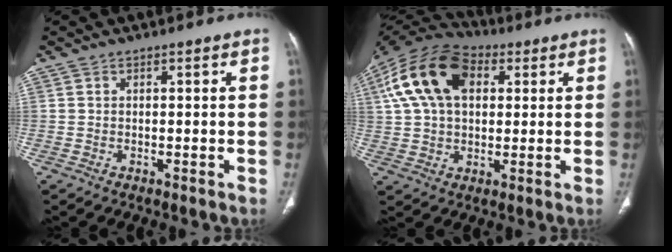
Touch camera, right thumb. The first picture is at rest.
{"total": 17.6, "force": [5.1, 11.0, 12.7], "torque": [-0.231, 0.021, 0.083]}